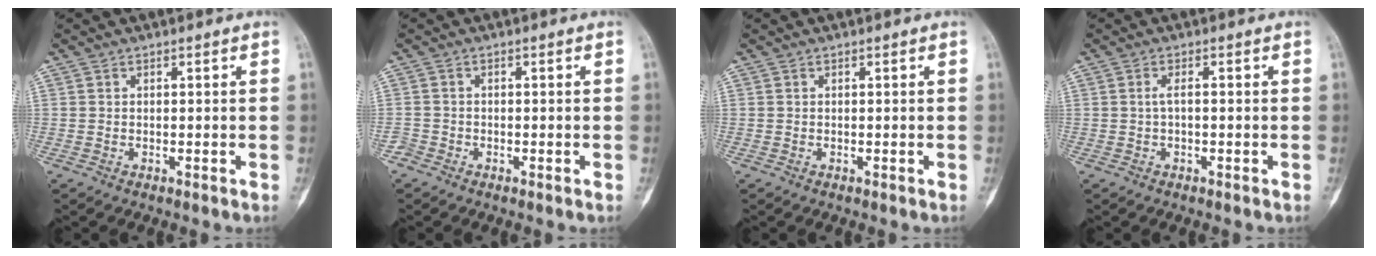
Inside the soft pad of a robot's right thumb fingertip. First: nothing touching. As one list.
[{"total": 1.6, "force": [-1.2, 1.1, -0.2], "torque": [0.004, 0.005, -0.029]}, {"total": 0.0}, {"total": 0.6, "force": [-0.2, 0.4, 0.4], "torque": [-0.006, 0.002, -0.007]}]